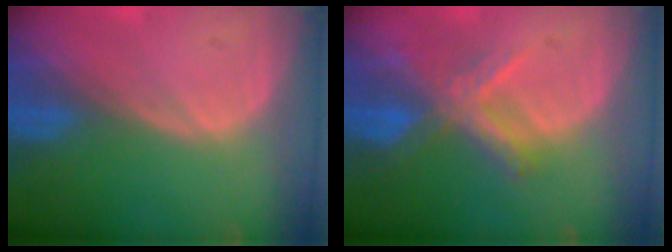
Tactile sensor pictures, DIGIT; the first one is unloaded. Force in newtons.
{"total": 7.3, "press": 6.2, "slide": 3.8}